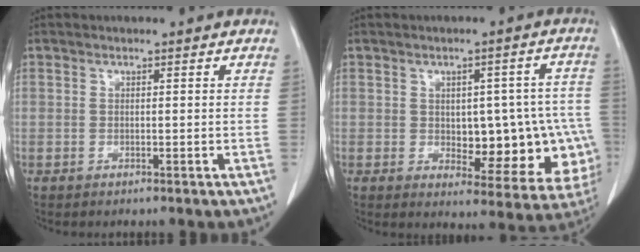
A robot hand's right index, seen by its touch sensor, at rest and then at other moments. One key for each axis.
{"total": 14.5, "fx": -1.9, "fy": 7.1, "fz": 12.5, "tx": -0.121, "ty": 0.022, "tz": -0.003}